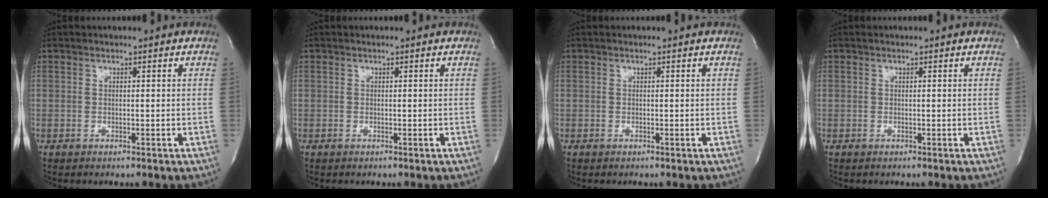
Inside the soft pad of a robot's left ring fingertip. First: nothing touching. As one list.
[{"total": 0.0}, {"total": 0.0}, {"total": 0.0}]